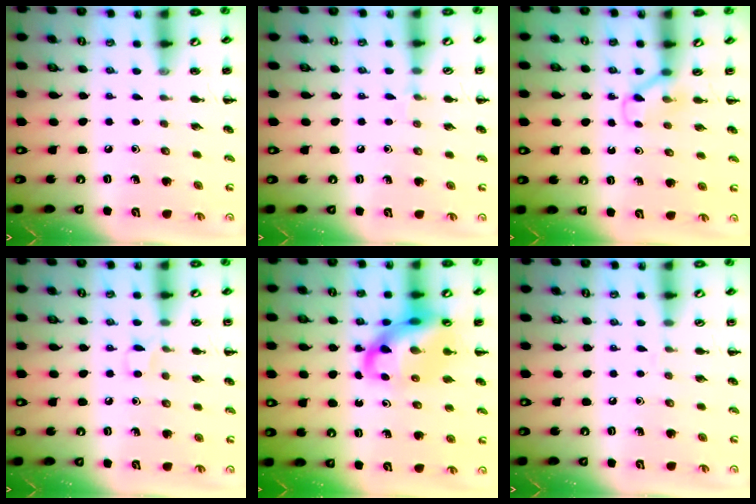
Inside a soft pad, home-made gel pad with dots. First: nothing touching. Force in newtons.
{"total": 4.1, "press": 3.9, "slide": 1.4}
{"total": 3.7, "press": 3.5, "slide": 1.2}
{"total": 4.1, "press": 4.0, "slide": 1.0}
{"total": 15.2, "press": 14.7, "slide": 3.9}
{"total": 3.0, "press": 2.8, "slide": 1.0}